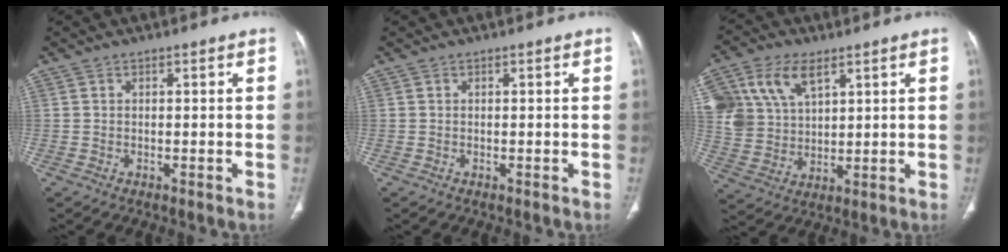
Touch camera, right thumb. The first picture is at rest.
{"total": 0.0}
{"total": 14.4, "force": [6.7, 9.2, 8.8], "torque": [-0.181, -0.007, 0.139]}